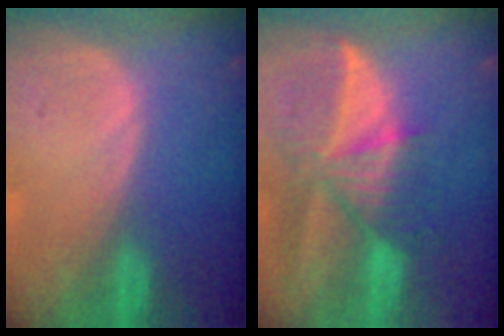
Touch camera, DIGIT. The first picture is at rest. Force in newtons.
{"total": 9.9, "press": 8.7, "slide": 4.7}